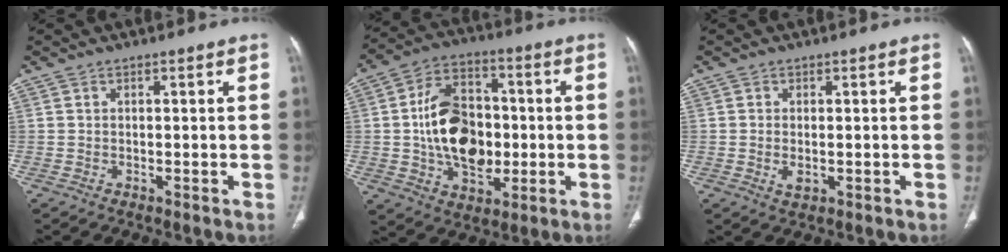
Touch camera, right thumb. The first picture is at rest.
{"total": 17.0, "force": [-0.6, 11.6, 12.4], "torque": [-0.182, 0.017, -0.005]}
{"total": 2.3, "force": [-0.3, 1.3, 1.8], "torque": [-0.039, -0.005, -0.004]}